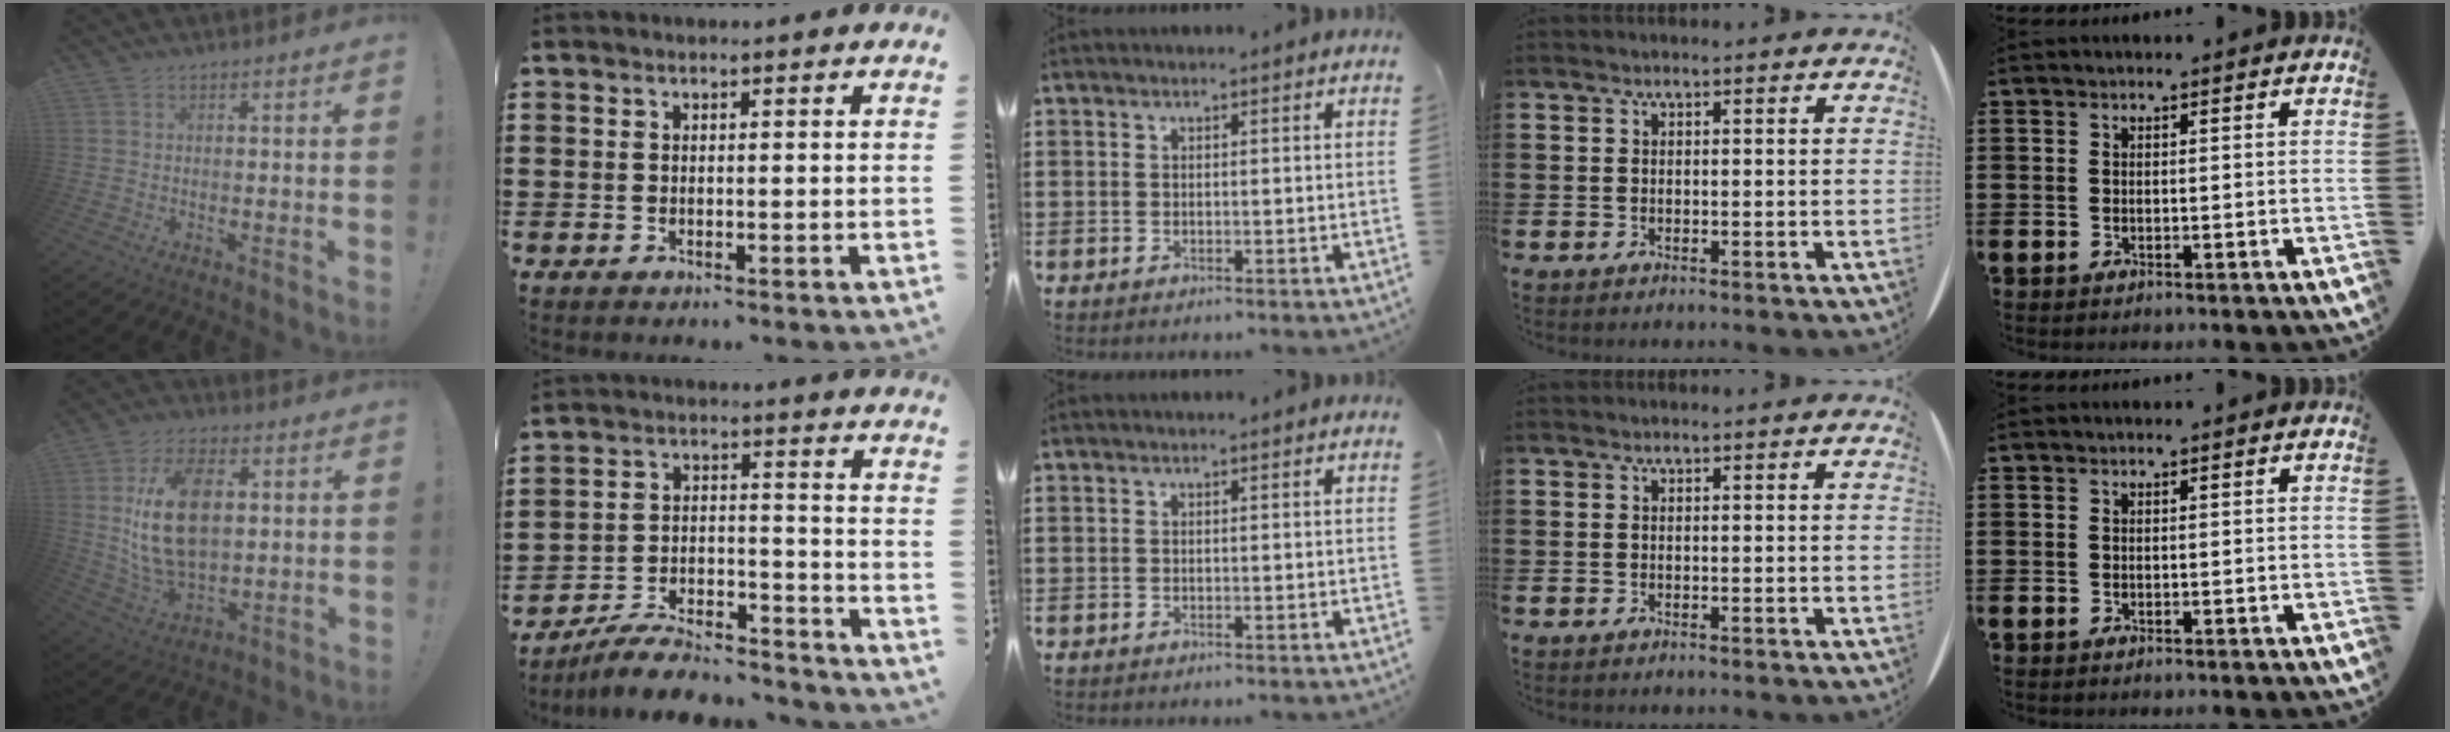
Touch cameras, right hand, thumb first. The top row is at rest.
{"thumb": {"total": 19.0, "force": [3.2, 12.0, 14.4], "torque": [-0.273, 0.002, 0.056]}, "index": {"total": 8.0, "force": [-7.4, 1.4, 2.7], "torque": [-0.052, 0.017, -0.143]}}